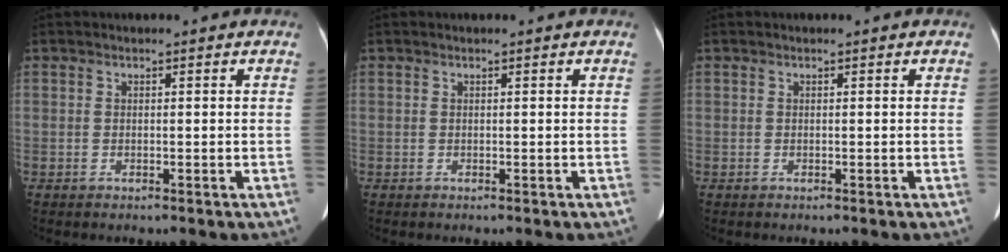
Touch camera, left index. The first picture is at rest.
{"total": 0.0}
{"total": 0.0}